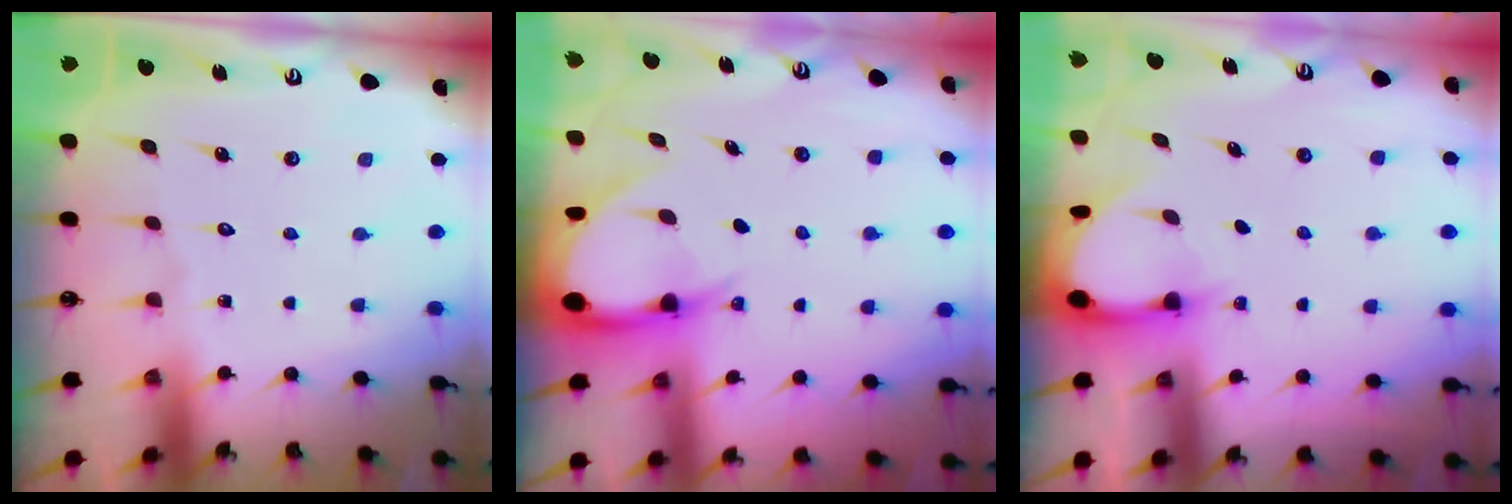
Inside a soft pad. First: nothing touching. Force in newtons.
{"total": 7.3, "press": 7.2, "slide": 1.0}
{"total": 3.0, "press": 3.0, "slide": 0.4}